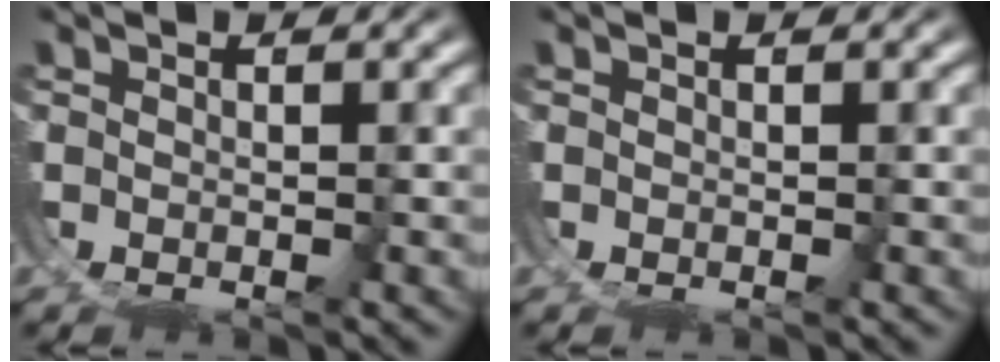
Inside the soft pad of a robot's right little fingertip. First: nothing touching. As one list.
[{"total": 0.0}]